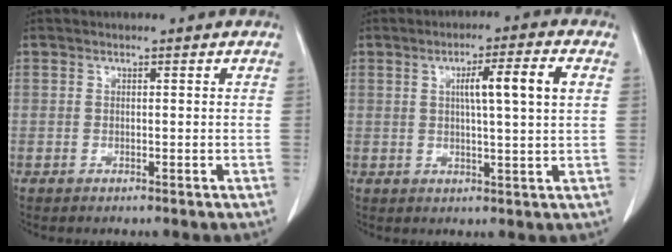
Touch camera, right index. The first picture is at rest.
{"total": 7.4, "force": [1.9, -0.1, 7.1], "torque": [-0.117, 0.007, 0.029]}